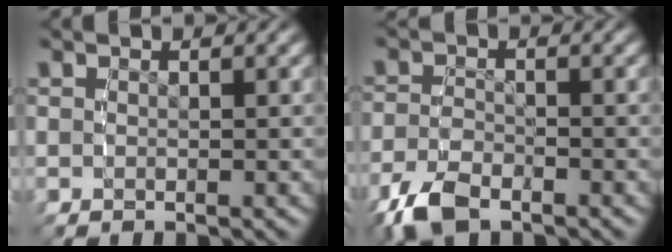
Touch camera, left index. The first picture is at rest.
{"total": 3.3, "force": [-2.5, 1.2, 1.7], "torque": [-0.039, -0.009, -0.042]}